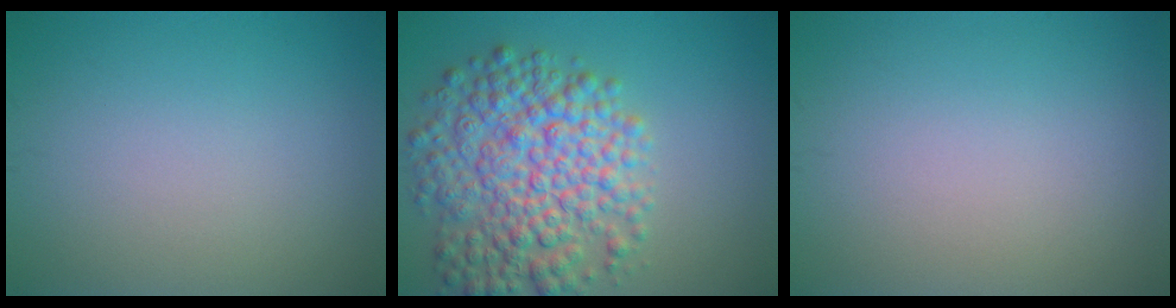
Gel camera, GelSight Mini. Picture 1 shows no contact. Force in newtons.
{"total": 8.5, "press": 8.5, "slide": 0.3}
{"total": 0.0}